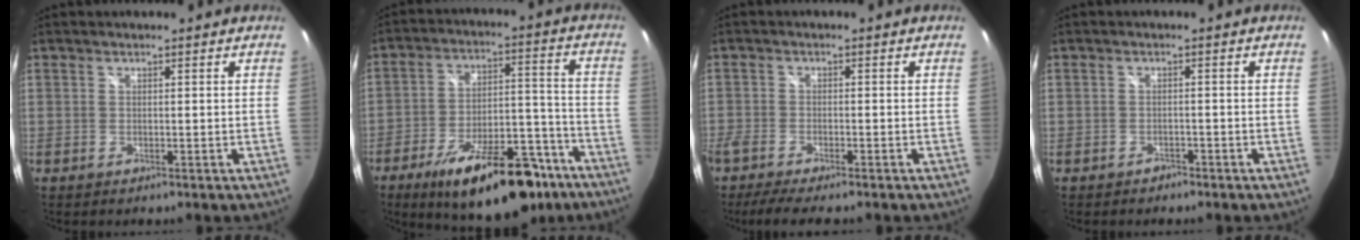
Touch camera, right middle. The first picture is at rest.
{"total": 23.0, "force": [-15.8, 8.5, 14.4], "torque": [-0.225, -0.001, -0.221]}
{"total": 6.4, "force": [-5.4, 0.9, 3.3], "torque": [-0.085, -0.025, -0.095]}
{"total": 1.4, "force": [-1.2, 0.7, 0.0], "torque": [-0.004, 0.002, -0.019]}